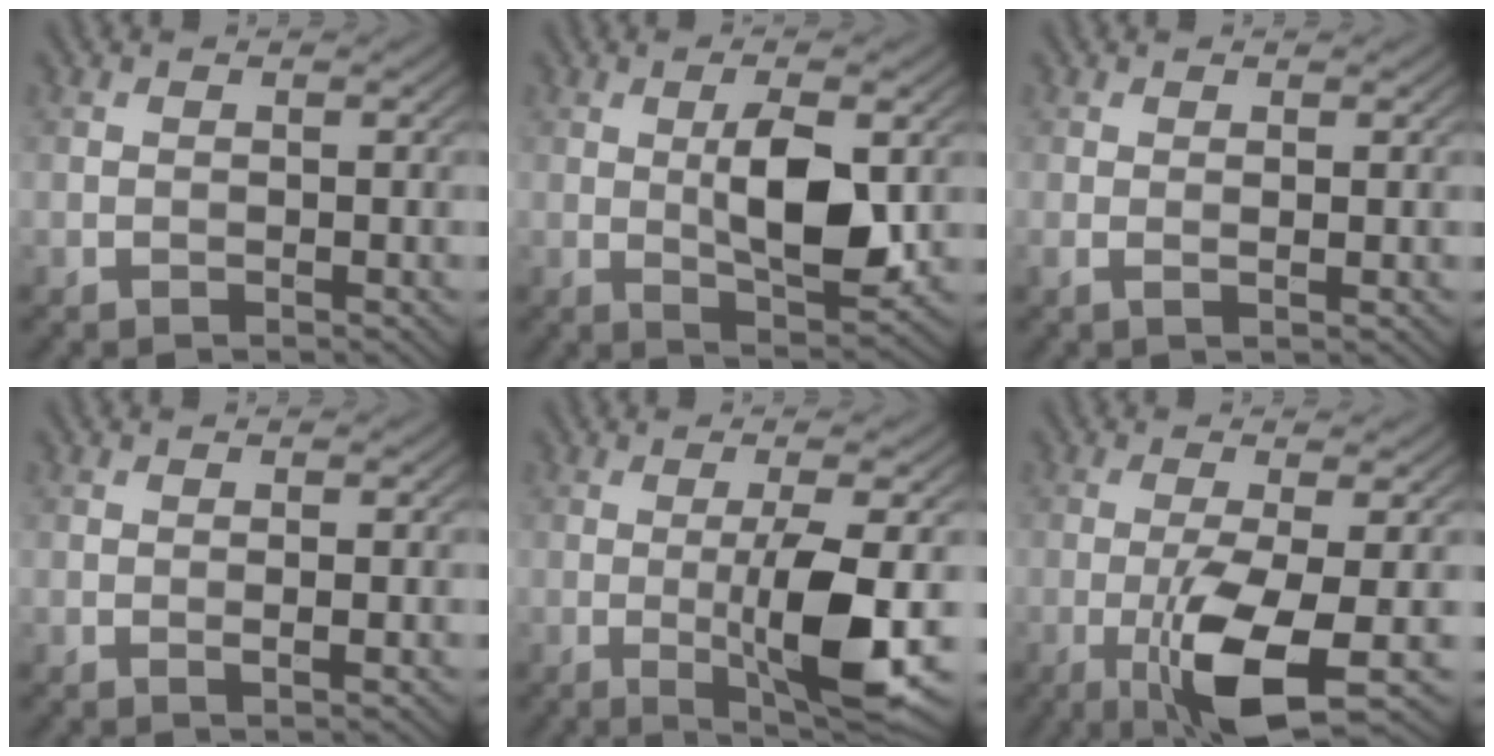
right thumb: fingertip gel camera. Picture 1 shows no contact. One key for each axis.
{"total": 7.6, "fx": 0.5, "fy": 2.7, "fz": 7.1, "tx": -0.123, "ty": -0.005, "tz": 0.013}
{"total": 1.3, "fx": 0.3, "fy": 0.1, "fz": 1.3, "tx": -0.028, "ty": 0.001, "tz": 0.004}
{"total": 1.0, "fx": -0.1, "fy": 0.1, "fz": 1.0, "tx": -0.023, "ty": -0.001, "tz": -0.003}
{"total": 8.8, "fx": -1.2, "fy": 1.4, "fz": 8.6, "tx": -0.146, "ty": 0.000, "tz": -0.020}
{"total": 8.5, "fx": -2.7, "fy": 1.7, "fz": 7.9, "tx": -0.140, "ty": 0.003, "tz": -0.052}